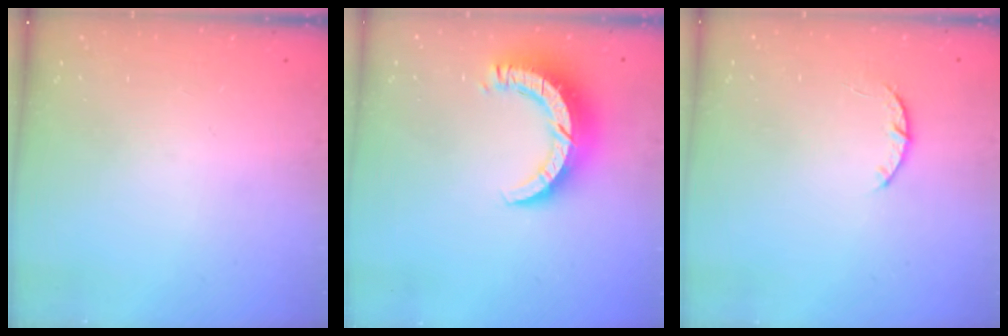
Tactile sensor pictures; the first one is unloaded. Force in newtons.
{"total": 10.3, "press": 10.2, "slide": 1.0}
{"total": 3.0, "press": 2.9, "slide": 0.5}